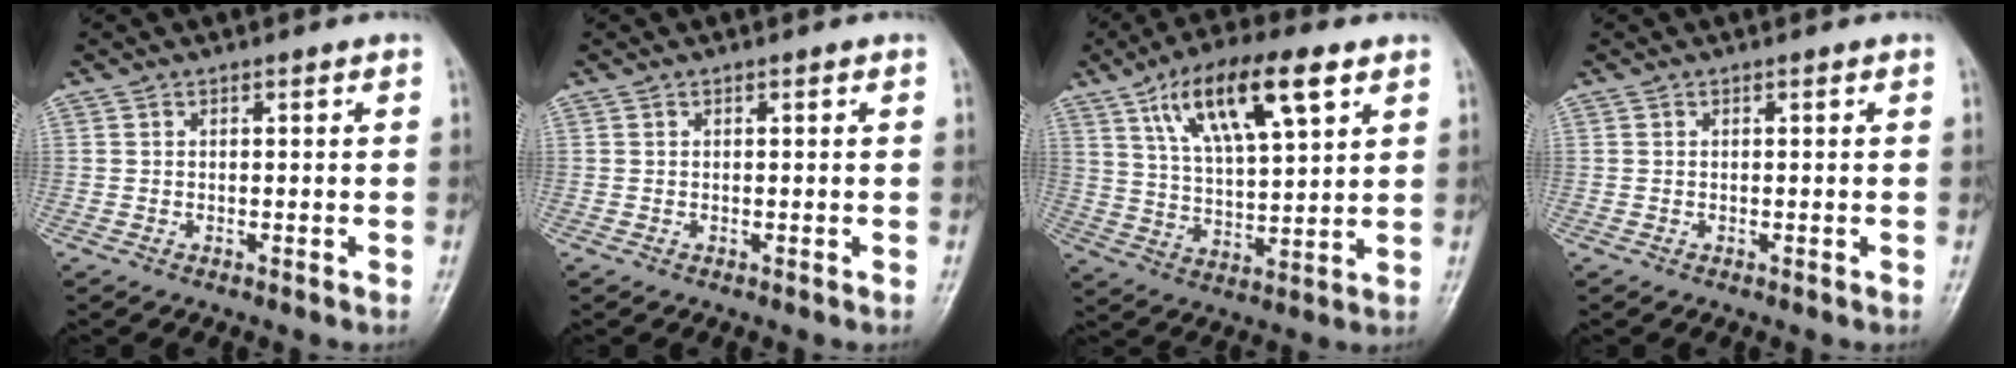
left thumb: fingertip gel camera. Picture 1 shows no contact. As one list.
[{"total": 0.0}, {"total": 16.7, "force": [8.3, 5.8, 13.3], "torque": [-0.212, -0.016, 0.149]}, {"total": 0.0}]